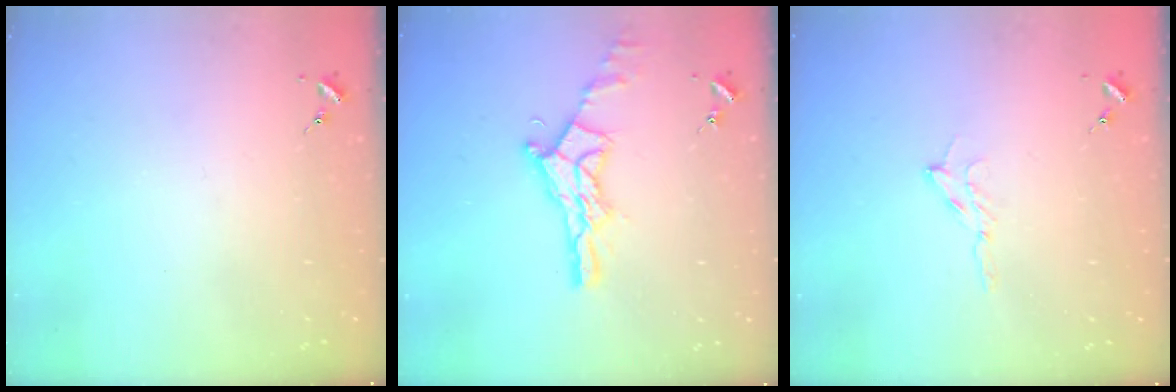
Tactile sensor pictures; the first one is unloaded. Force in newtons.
{"total": 14.0, "press": 14.0, "slide": 1.1}
{"total": 4.9, "press": 4.9, "slide": 0.5}